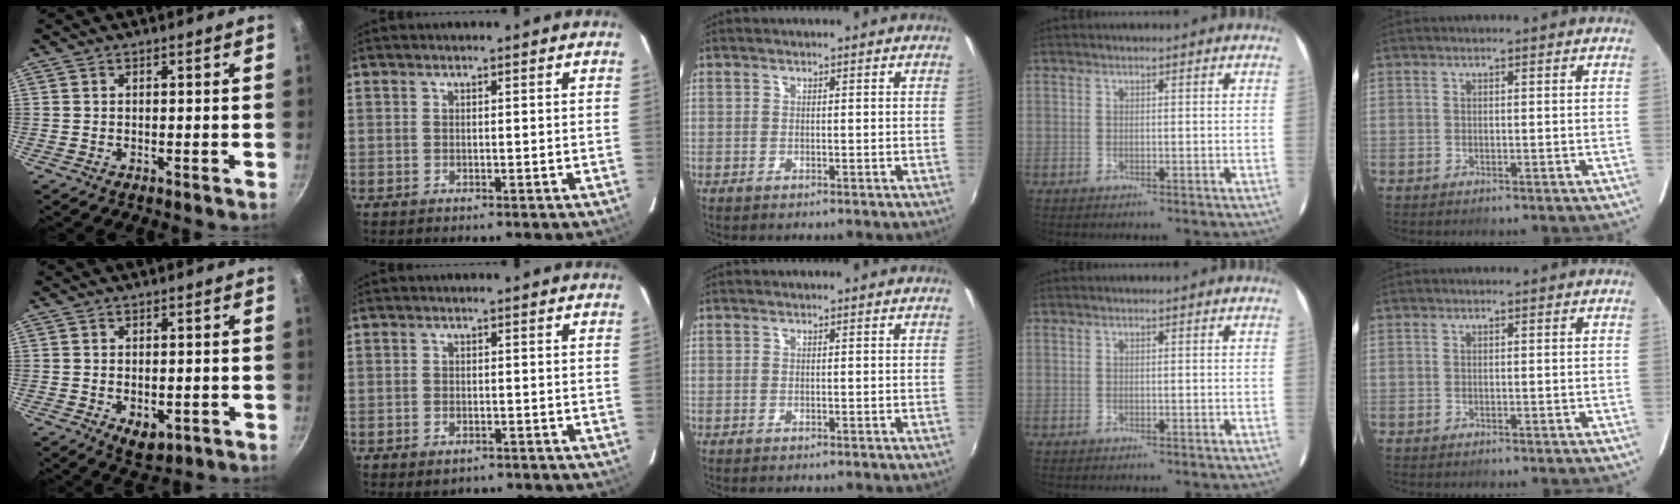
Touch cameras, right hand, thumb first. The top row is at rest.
{"thumb": {"total": 4.9, "force": [-1.1, 3.1, 3.6], "torque": [-0.046, -0.007, -0.007]}, "index": {"total": 2.8, "force": [-1.9, 1.7, 1.3], "torque": [-0.025, -0.005, -0.025]}}